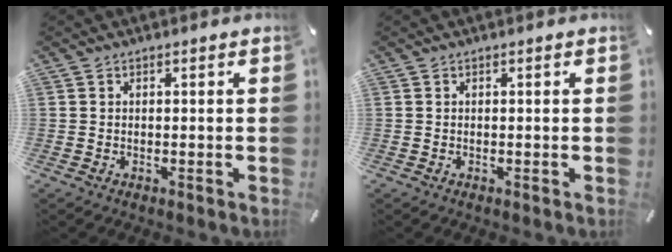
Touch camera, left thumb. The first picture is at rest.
{"total": 0.0}